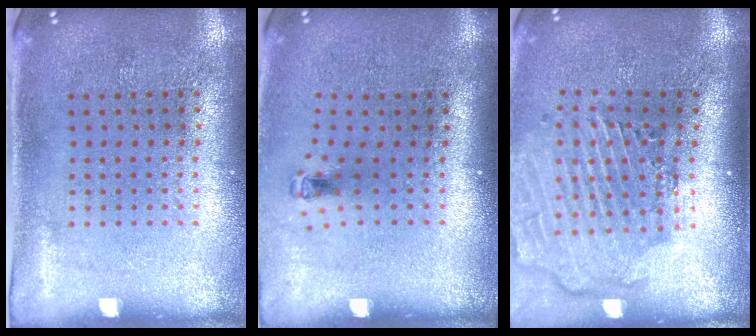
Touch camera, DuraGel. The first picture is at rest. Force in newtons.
{"total": 0.6, "press": 0.3, "slide": 0.5}
{"total": 2.9, "press": 2.3, "slide": 1.8}